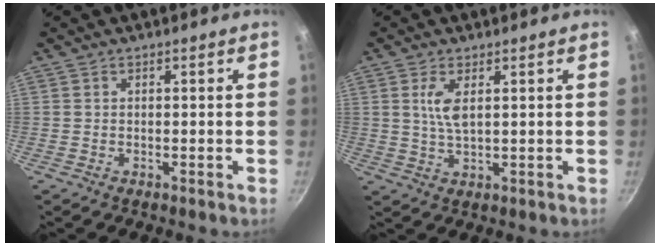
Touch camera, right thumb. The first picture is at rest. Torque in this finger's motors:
{"motor_torque": [0.62, 0.98, 0.98, 0.40, 0.09]}